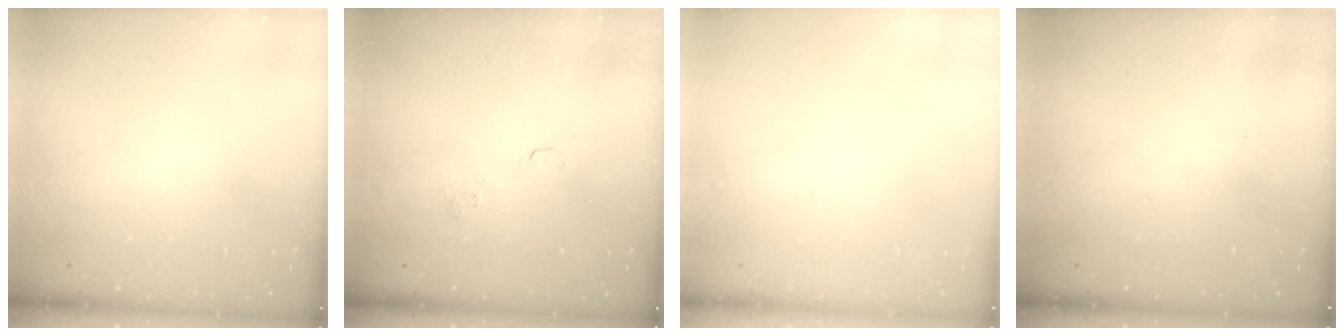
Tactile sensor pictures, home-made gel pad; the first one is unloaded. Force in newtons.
{"total": 2.7, "press": 2.3, "slide": 1.4}
{"total": 2.7, "press": 2.6, "slide": 0.8}
{"total": 2.6, "press": 2.4, "slide": 0.8}